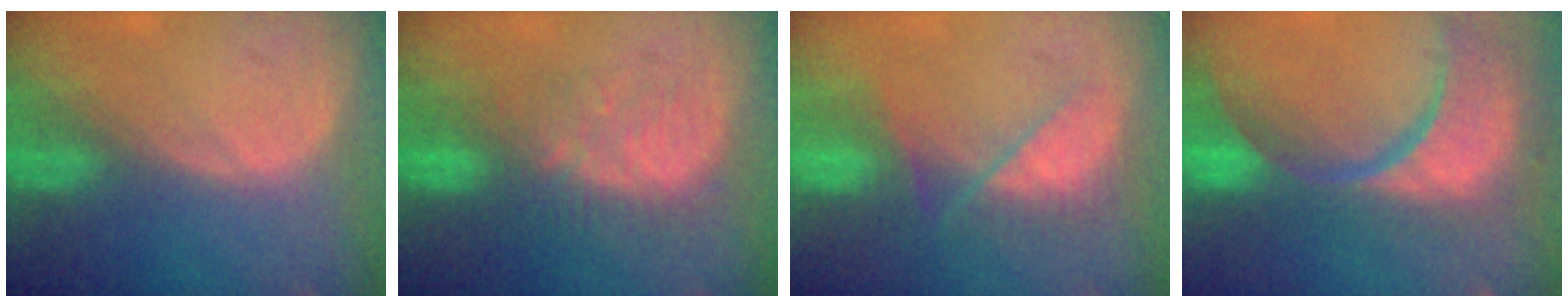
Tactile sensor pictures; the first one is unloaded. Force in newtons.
{"total": 8.3, "press": 7.8, "slide": 2.8}
{"total": 7.1, "press": 6.9, "slide": 1.2}
{"total": 15.4, "press": 12.2, "slide": 9.5}